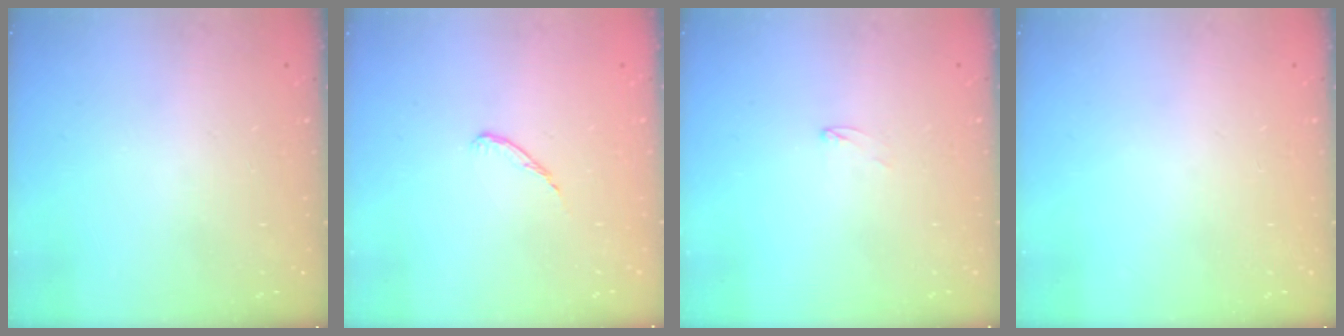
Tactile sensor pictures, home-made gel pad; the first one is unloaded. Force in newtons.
{"total": 3.6, "press": 3.6, "slide": 0.3}
{"total": 2.2, "press": 2.2, "slide": 0.2}
{"total": 0.0}